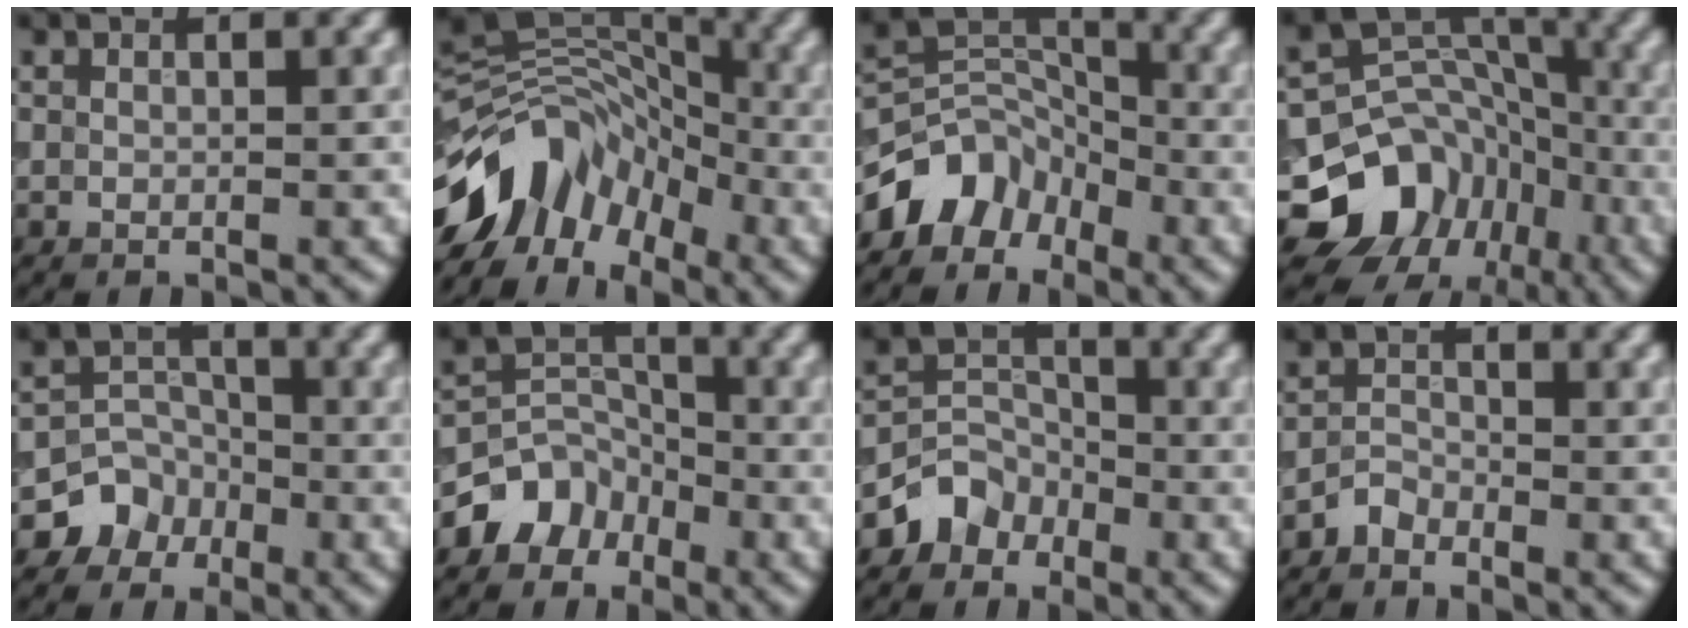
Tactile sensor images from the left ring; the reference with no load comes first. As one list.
[{"total": 10.0, "force": [-5.3, 6.5, 5.4], "torque": [-0.086, 0.014, -0.114]}, {"total": 5.0, "force": [-3.2, 3.5, 1.7], "torque": [-0.011, 0.008, -0.066]}, {"total": 10.7, "force": [-5.2, 8.7, 3.6], "torque": [-0.069, 0.010, -0.093]}, {"total": 4.1, "force": [-2.5, 3.2, 0.4], "torque": [0.022, 0.014, -0.050]}, {"total": 4.2, "force": [-2.7, 3.1, 1.0], "torque": [-0.010, 0.009, -0.054]}, {"total": 3.2, "force": [-2.1, 2.4, 0.5], "torque": [0.001, 0.011, -0.042]}, {"total": 1.5, "force": [-1.3, 0.7, 0.4], "torque": [-0.004, 0.010, -0.030]}]